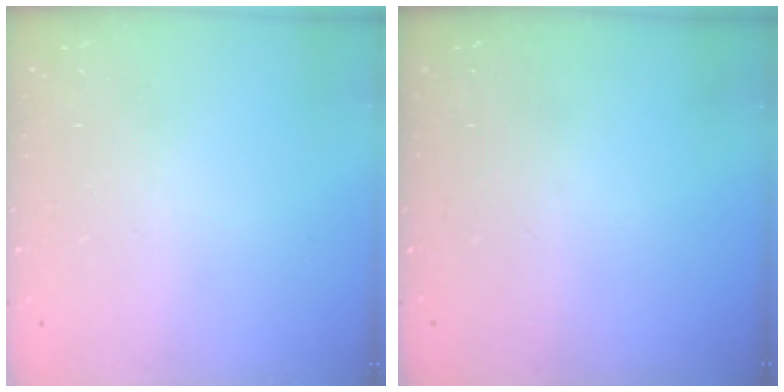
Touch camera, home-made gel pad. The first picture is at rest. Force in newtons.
{"total": 0.0}